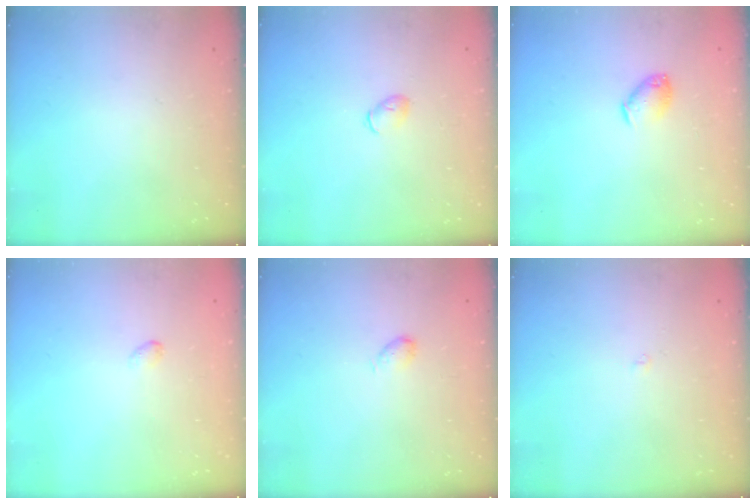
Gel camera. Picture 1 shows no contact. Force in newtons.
{"total": 3.3, "press": 3.2, "slide": 0.7}
{"total": 6.4, "press": 6.4, "slide": 0.3}
{"total": 2.6, "press": 2.5, "slide": 0.5}
{"total": 3.9, "press": 3.9, "slide": 0.7}
{"total": 1.7, "press": 1.7, "slide": 0.3}